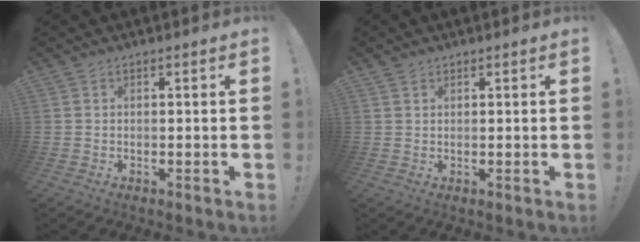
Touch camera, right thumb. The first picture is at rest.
{"total": 1.4, "force": [1.2, 0.7, 0.1], "torque": [0.001, -0.006, 0.024]}